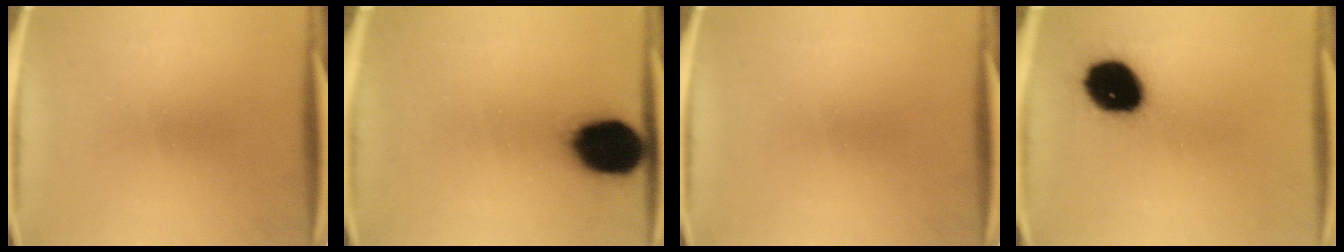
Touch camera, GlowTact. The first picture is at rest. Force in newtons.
{"total": 17.5}
{"total": 0.0}
{"total": 16.4}